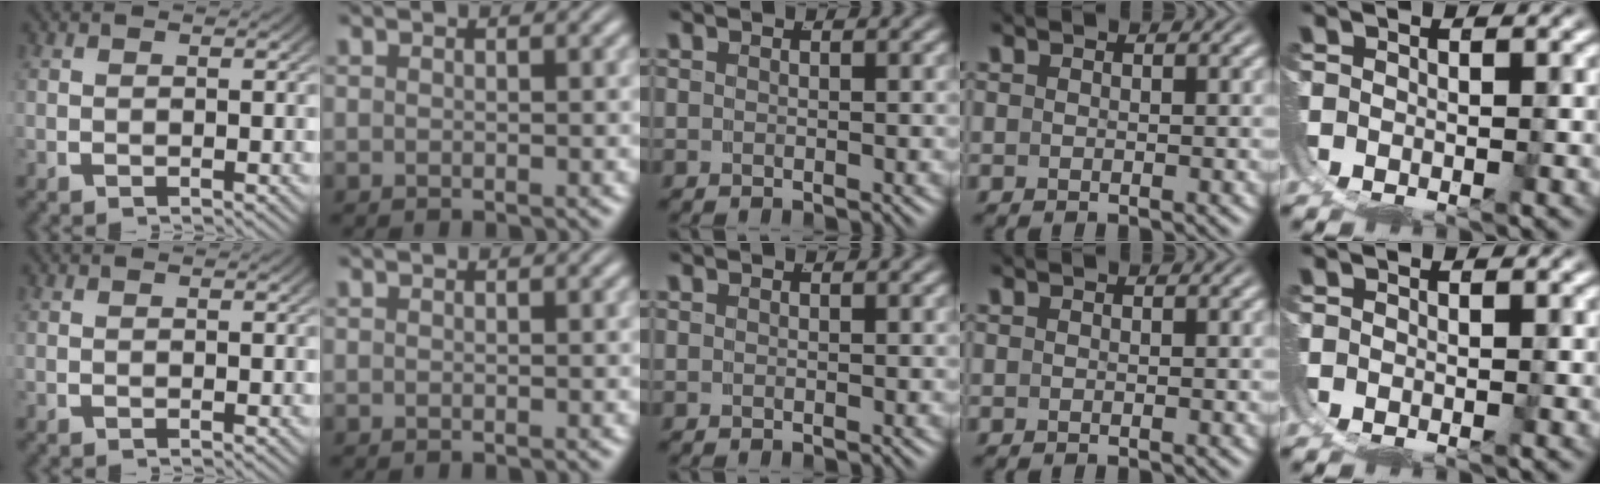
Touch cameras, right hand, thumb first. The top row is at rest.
{}